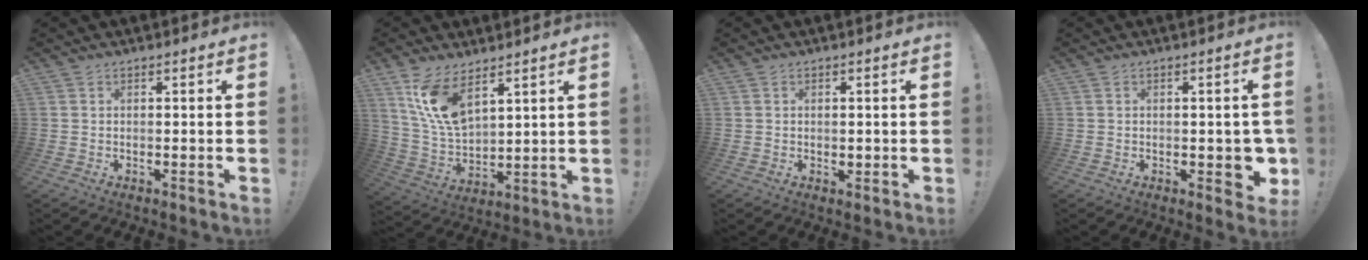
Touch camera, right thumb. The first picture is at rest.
{"total": 12.8, "force": [8.3, 5.8, 7.8], "torque": [-0.169, -0.045, 0.158]}
{"total": 0.7, "force": [0.3, 0.6, 0.3], "torque": [0.004, -0.002, 0.005]}
{"total": 4.7, "force": [-0.9, 2.7, 3.7], "torque": [-0.030, 0.002, -0.010]}